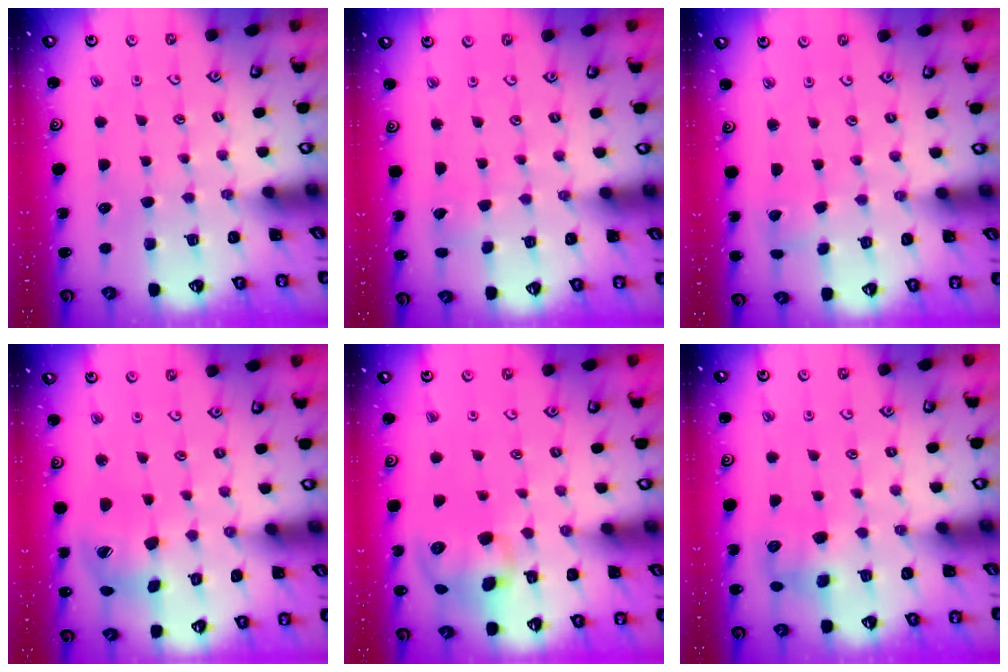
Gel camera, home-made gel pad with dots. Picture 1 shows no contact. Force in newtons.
{"total": 2.8, "press": 2.8, "slide": 0.3}
{"total": 2.2, "press": 2.2, "slide": 0.3}
{"total": 12.6, "press": 12.5, "slide": 1.9}
{"total": 11.2, "press": 11.0, "slide": 2.1}
{"total": 7.6, "press": 7.5, "slide": 1.0}